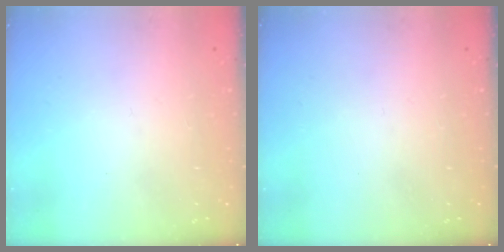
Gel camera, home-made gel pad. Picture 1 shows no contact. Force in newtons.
{"total": 0.0}